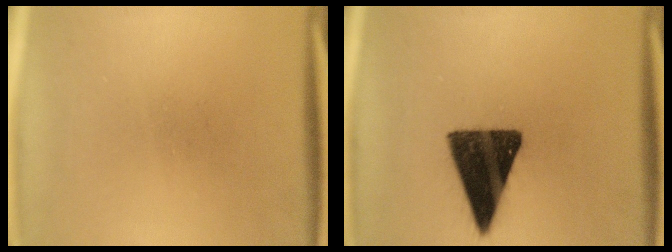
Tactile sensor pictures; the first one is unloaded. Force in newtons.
{"total": 14.7}